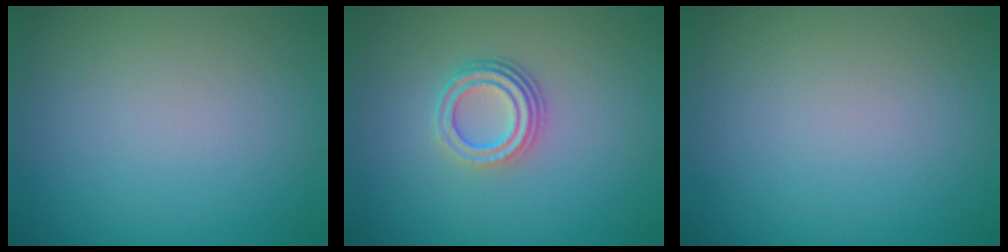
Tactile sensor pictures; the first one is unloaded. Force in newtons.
{"total": 3.4, "press": 2.5, "slide": 2.4}
{"total": 0.0}